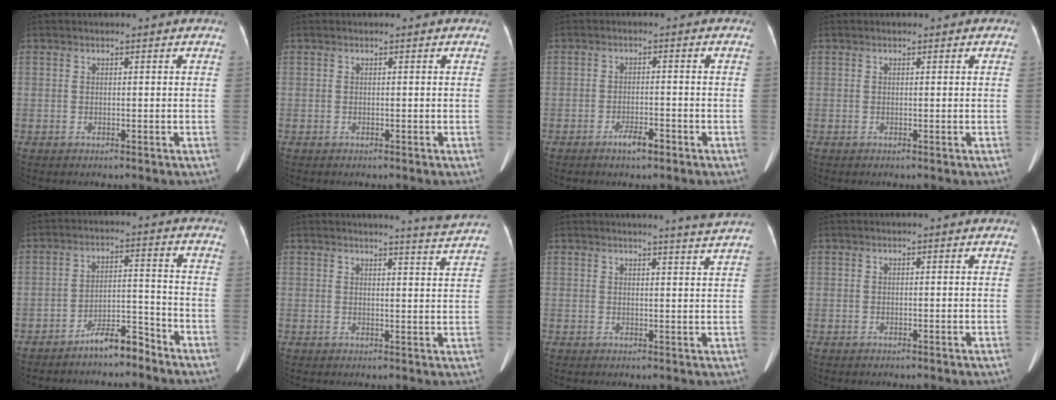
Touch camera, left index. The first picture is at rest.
{"total": 0.0}
{"total": 2.8, "force": [-2.0, 0.6, 1.9], "torque": [-0.032, 0.001, -0.034]}
{"total": 0.0}
{"total": 5.6, "force": [-5.0, 1.0, 2.4], "torque": [-0.039, 0.005, -0.090]}
{"total": 4.5, "force": [4.2, -1.6, 0.3], "torque": [-0.019, -0.026, 0.047]}
{"total": 4.1, "force": [3.7, -1.4, 1.0], "torque": [-0.021, -0.016, 0.038]}
{"total": 0.0}